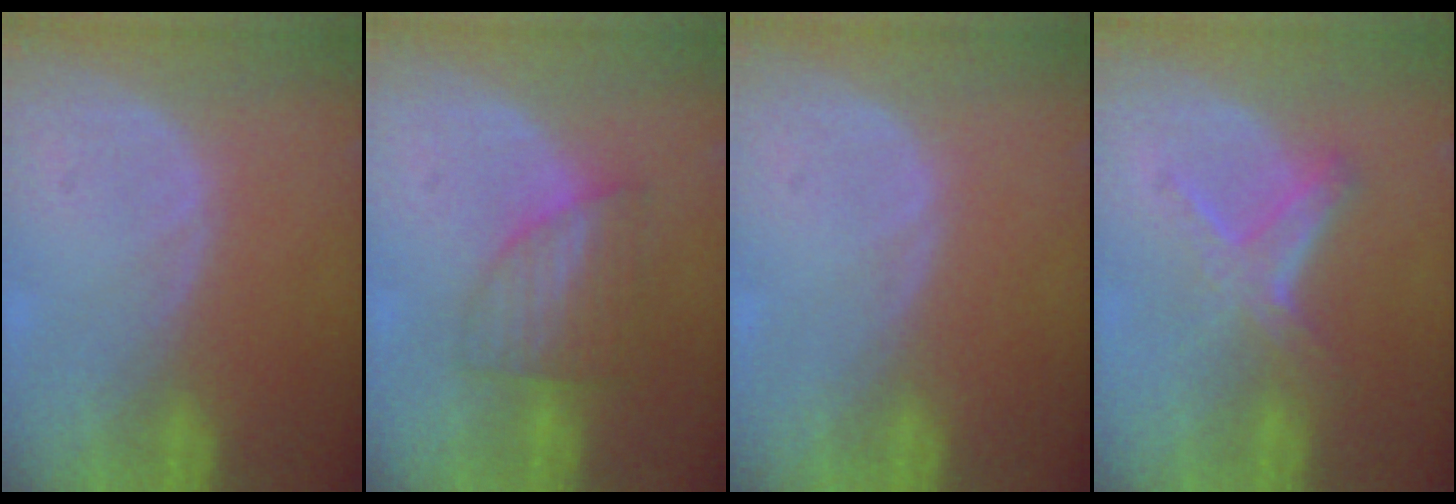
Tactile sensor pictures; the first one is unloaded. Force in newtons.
{"total": 6.1, "press": 5.7, "slide": 2.0}
{"total": 0.0}
{"total": 4.8, "press": 4.7, "slide": 1.2}